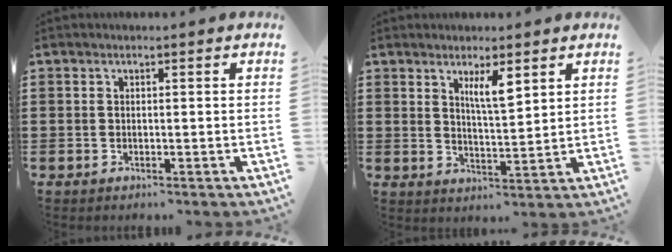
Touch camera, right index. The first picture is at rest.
{"total": 4.3, "force": [2.6, 0.8, 3.3], "torque": [-0.062, 0.001, 0.042]}